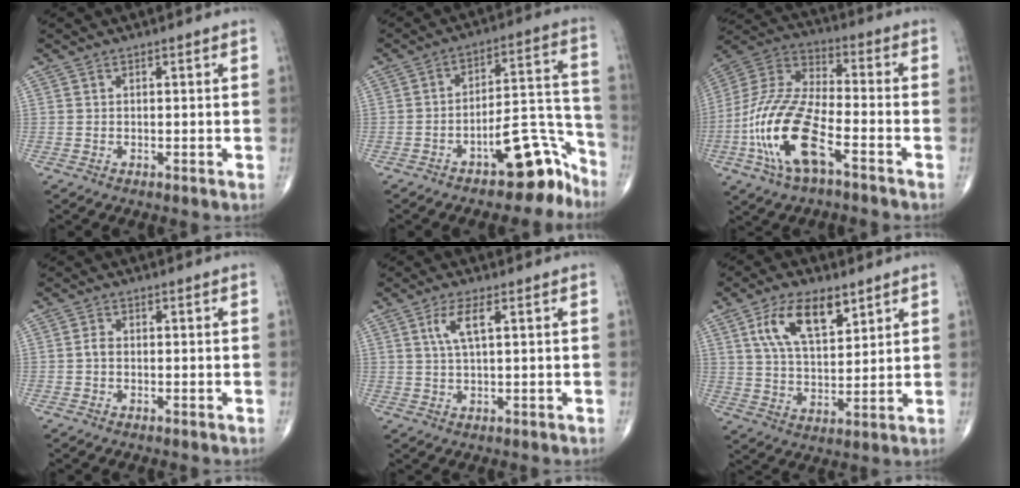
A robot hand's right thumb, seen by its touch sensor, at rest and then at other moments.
{"total": 12.1, "force": [-8.2, 4.7, 7.5], "torque": [-0.048, 0.113, -0.121]}
{"total": 18.4, "force": [-7.4, 7.3, 15.2], "torque": [-0.327, 0.036, -0.138]}
{"total": 1.3, "force": [-0.3, 0.9, 0.9], "torque": [-0.014, 0.002, -0.008]}
{"total": 4.6, "force": [1.6, 1.1, 4.2], "torque": [-0.090, 0.000, 0.036]}
{"total": 11.8, "force": [5.8, 5.6, 8.6], "torque": [-0.139, -0.021, 0.114]}